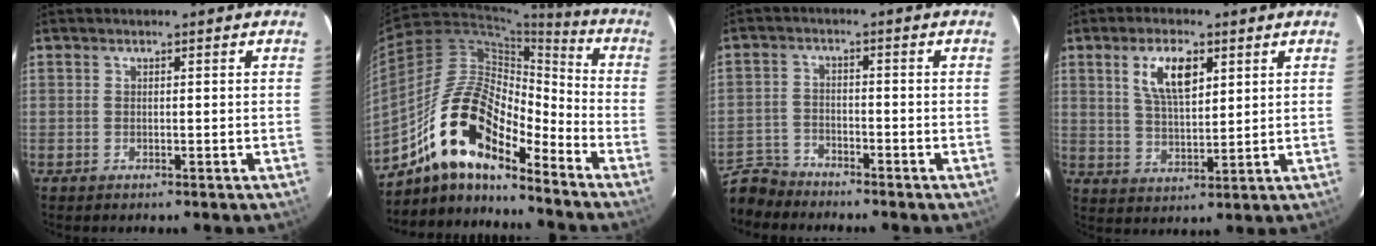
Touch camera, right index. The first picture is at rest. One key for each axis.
{"total": 17.1, "fx": -12.1, "fy": 5.9, "fz": 10.6, "tx": -0.191, "ty": 0.010, "tz": -0.238}
{"total": 6.4, "fx": -6.0, "fy": 2.1, "fz": 0.3, "tx": -0.024, "ty": 0.010, "tz": -0.123}
{"total": 8.4, "fx": 3.6, "fy": 3.5, "fz": 6.7, "tx": -0.124, "ty": 0.008, "tz": 0.071}